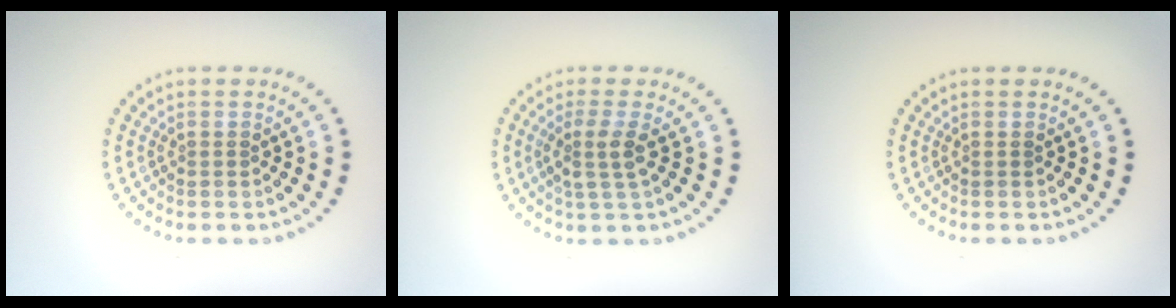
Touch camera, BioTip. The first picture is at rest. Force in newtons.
{"total": 2.3, "press": 1.9, "slide": 1.3}
{"total": 0.0}